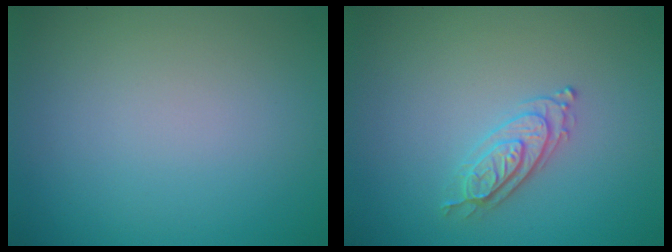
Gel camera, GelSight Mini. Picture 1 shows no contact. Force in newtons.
{"total": 2.2, "press": 2.2, "slide": 0.4}